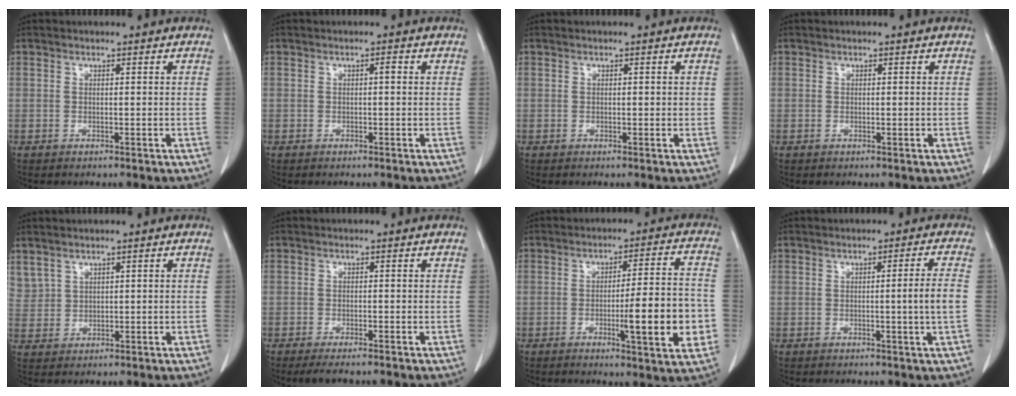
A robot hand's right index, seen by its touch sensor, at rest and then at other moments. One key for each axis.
{"total": 0.8, "fx": 0.0, "fy": 0.2, "fz": 0.7, "tx": -0.009, "ty": 0.002, "tz": 0.000}
{"total": 0.9, "fx": 0.0, "fy": 0.3, "fz": 0.8, "tx": -0.008, "ty": 0.001, "tz": 0.001}
{"total": 0.0}
{"total": 3.5, "fx": 2.6, "fy": 2.2, "fz": 0.8, "tx": -0.016, "ty": 0.007, "tz": 0.065}
{"total": 3.9, "fx": -3.2, "fy": 0.6, "fz": 2.2, "tx": -0.028, "ty": -0.007, "tz": -0.048}
{"total": 12.4, "fx": -3.1, "fy": 1.0, "fz": 12.0, "tx": -0.163, "ty": -0.001, "tz": -0.044}
{"total": 4.0, "fx": -0.5, "fy": -1.1, "fz": 3.8, "tx": -0.054, "ty": -0.005, "tz": -0.007}